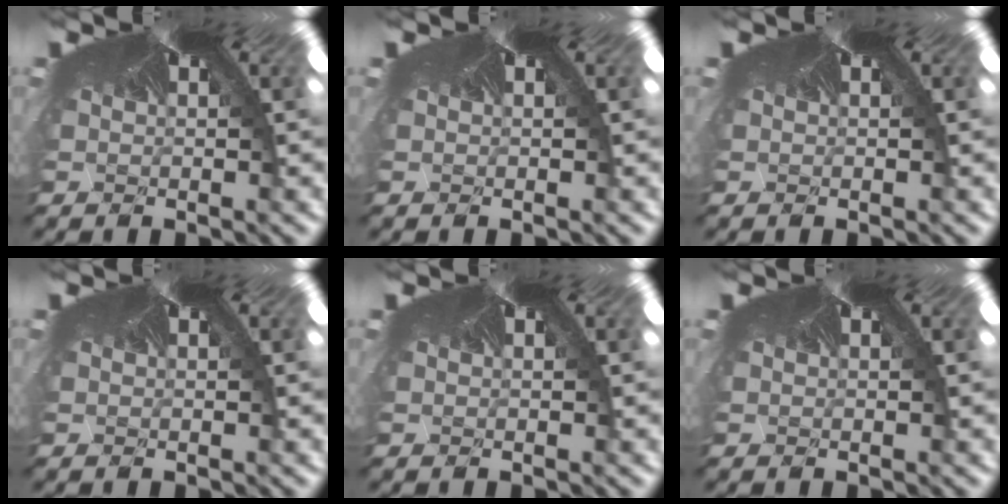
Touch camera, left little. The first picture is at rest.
{"total": 0.0}
{"total": 0.0}
{"total": 0.0}
{"total": 0.0}
{"total": 0.0}